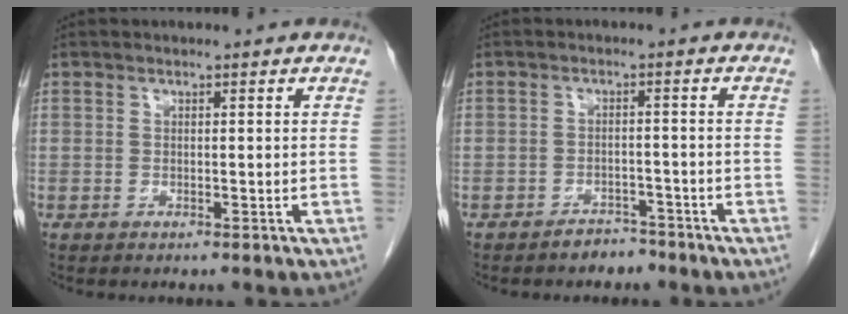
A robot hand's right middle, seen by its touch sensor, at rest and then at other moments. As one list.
[{"total": 2.7, "force": [-2.3, 1.4, 0.5], "torque": [-0.011, 0.005, -0.032]}]